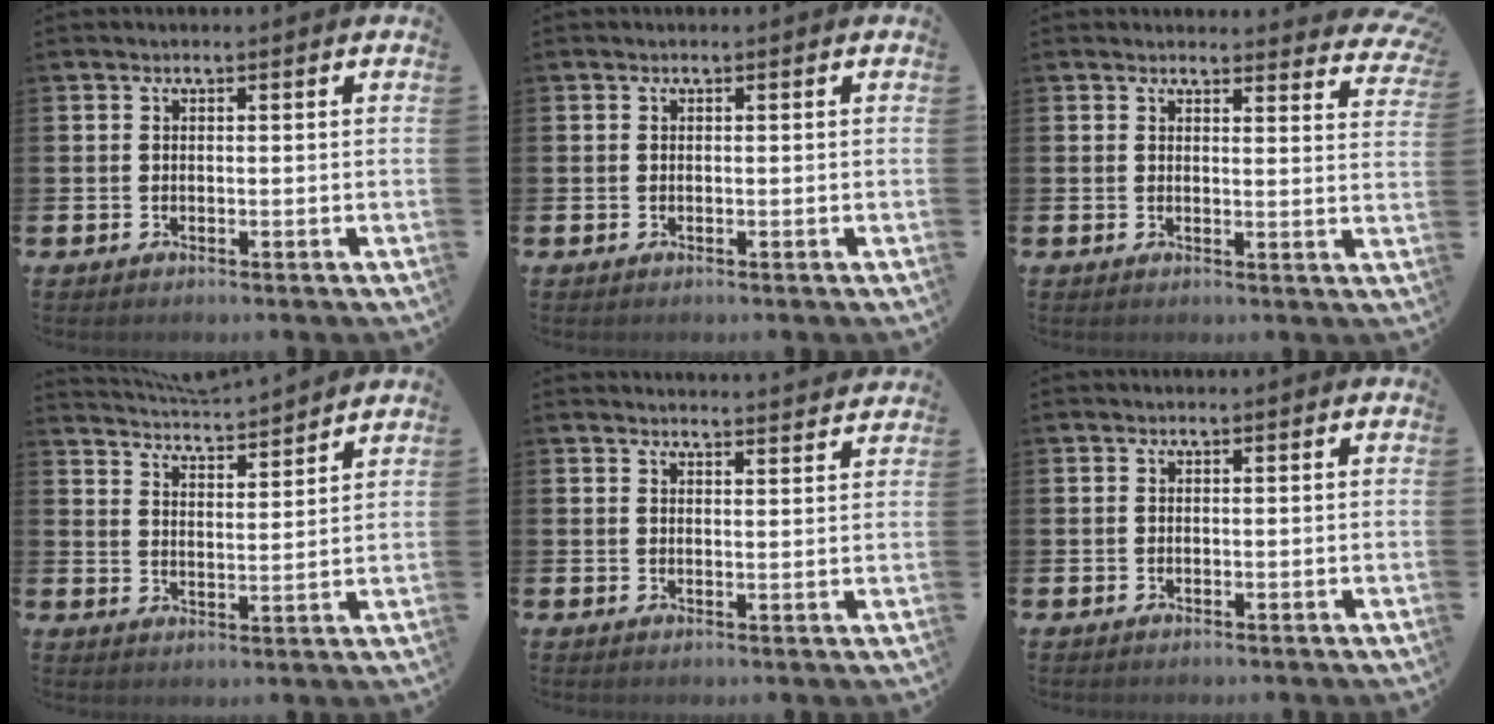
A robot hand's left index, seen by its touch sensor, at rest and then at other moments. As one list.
[{"total": 0.0}, {"total": 2.9, "force": [2.9, 0.3, 0.2], "torque": [0.010, -0.026, 0.048]}, {"total": 4.4, "force": [4.4, -0.2, -0.1], "torque": [-0.018, -0.041, 0.075]}, {"total": 3.1, "force": [3.1, -0.4, -0.2], "torque": [0.010, -0.026, 0.053]}, {"total": 0.0}]